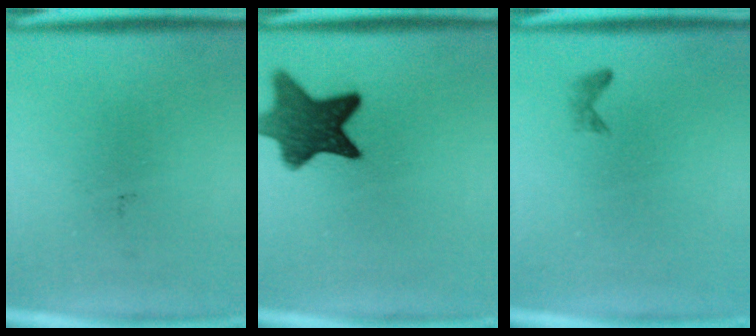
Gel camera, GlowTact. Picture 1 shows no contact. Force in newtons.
{"total": 10.5}
{"total": 0.7}